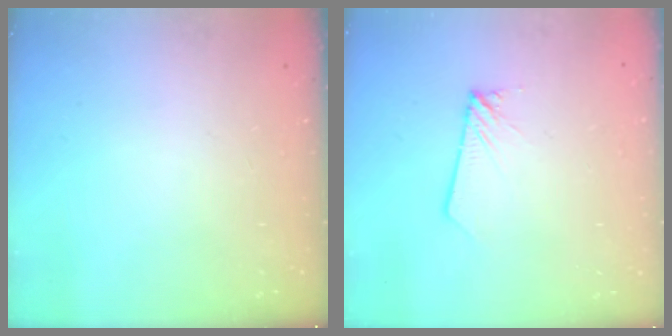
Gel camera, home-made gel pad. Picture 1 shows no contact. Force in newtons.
{"total": 1.7, "press": 1.7, "slide": 0.2}